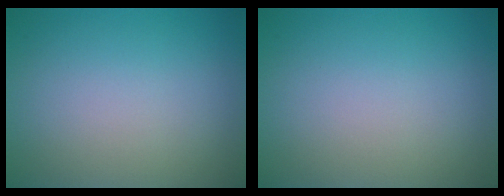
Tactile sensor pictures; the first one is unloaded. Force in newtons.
{"total": 0.0}